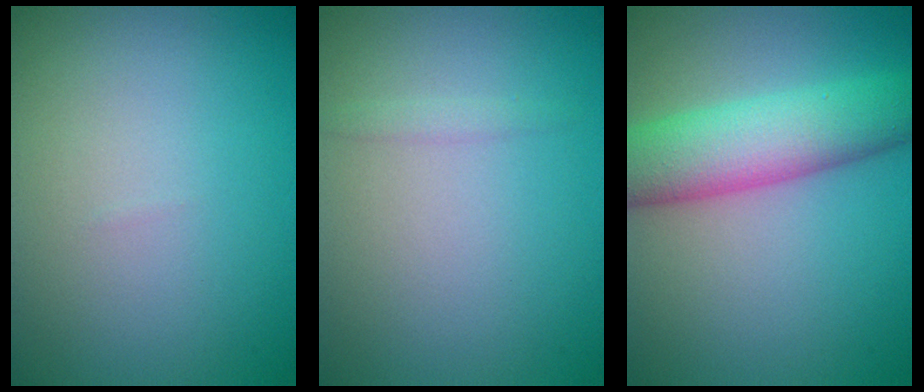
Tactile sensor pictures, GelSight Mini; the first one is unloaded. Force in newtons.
{"total": 0.8, "press": 0.8, "slide": 0.0}
{"total": 7.1, "press": 7.1, "slide": 0.2}